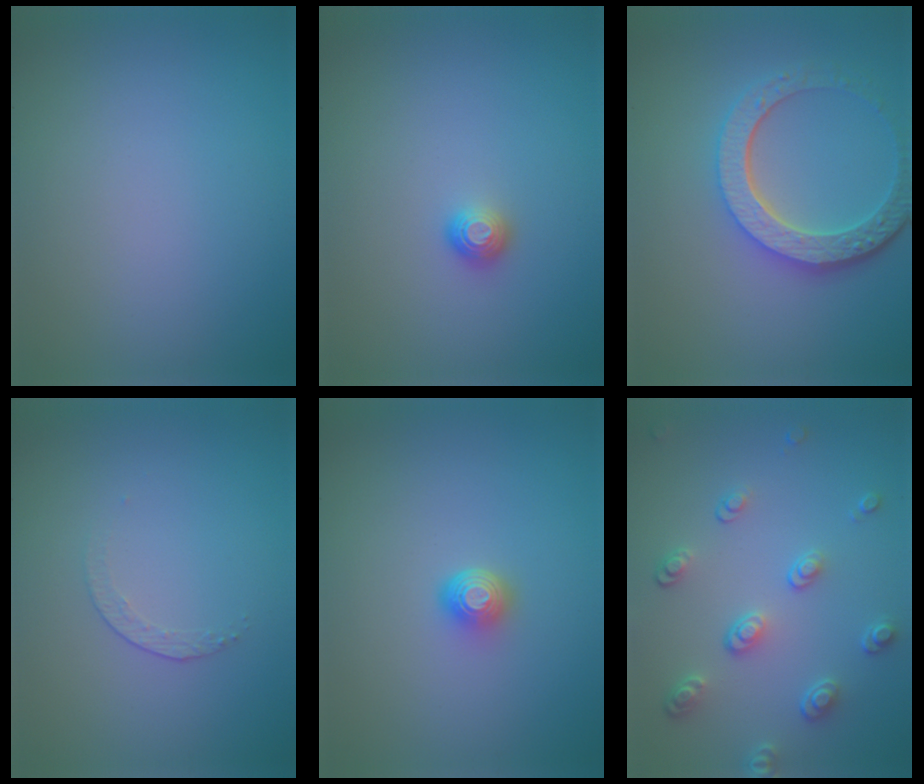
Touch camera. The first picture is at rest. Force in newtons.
{"total": 1.1, "press": 1.0, "slide": 0.4}
{"total": 5.7, "press": 4.2, "slide": 3.8}
{"total": 1.2, "press": 0.5, "slide": 1.1}
{"total": 1.6, "press": 1.2, "slide": 1.0}
{"total": 3.7, "press": 2.9, "slide": 2.2}